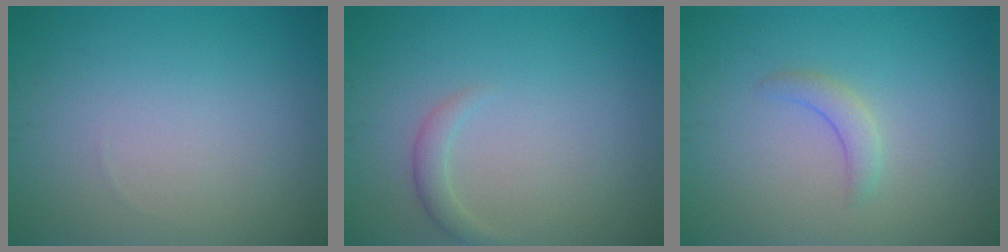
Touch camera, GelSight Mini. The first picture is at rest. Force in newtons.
{"total": 1.3, "press": 1.3, "slide": 0.0}
{"total": 1.6, "press": 1.6, "slide": 0.2}